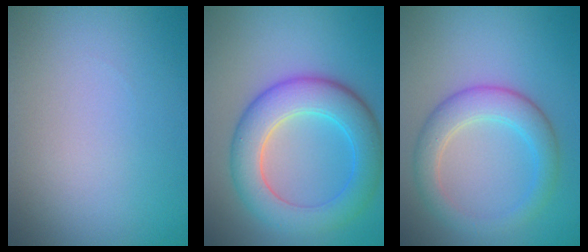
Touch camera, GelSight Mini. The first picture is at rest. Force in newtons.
{"total": 7.0, "press": 7.0, "slide": 0.2}
{"total": 4.2, "press": 4.2, "slide": 0.1}